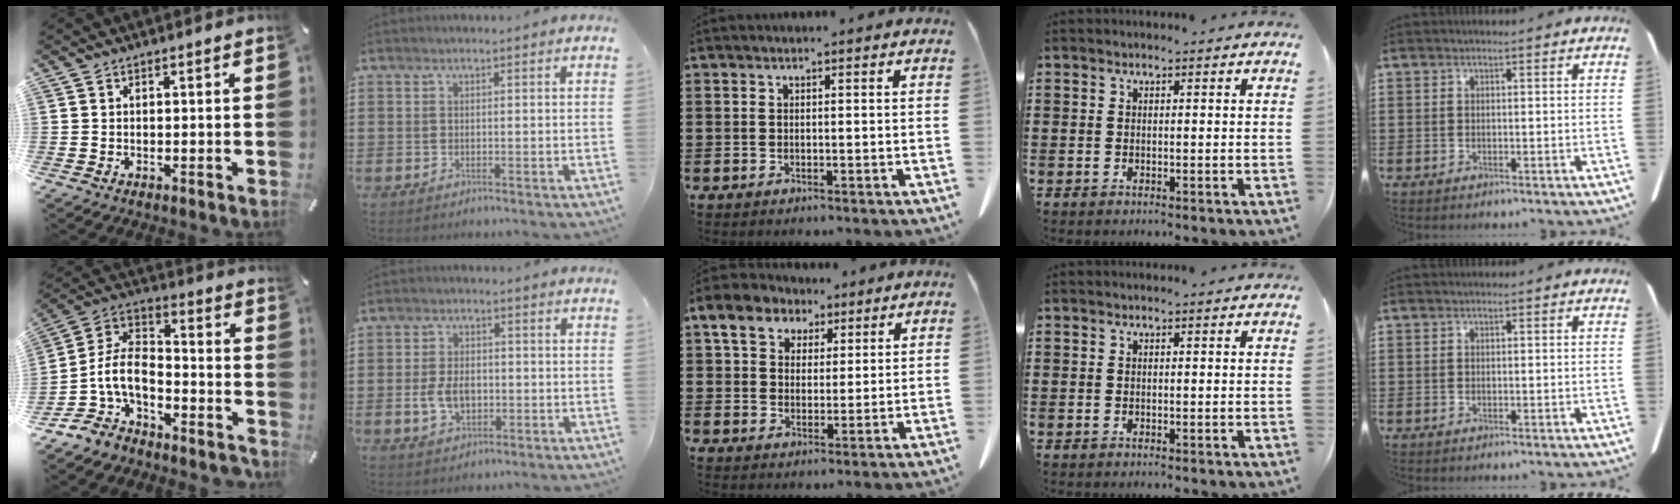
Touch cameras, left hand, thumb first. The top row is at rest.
{"thumb": {"total": 10.6, "force": [-4.6, 7.2, 6.3], "torque": [-0.155, 0.007, -0.094]}, "index": {"total": 5.4, "force": [-1.0, 3.3, 4.1], "torque": [-0.089, 0.003, -0.021]}, "middle": {"total": 7.2, "force": [4.0, 5.3, 2.8], "torque": [-0.073, 0.007, 0.072]}}